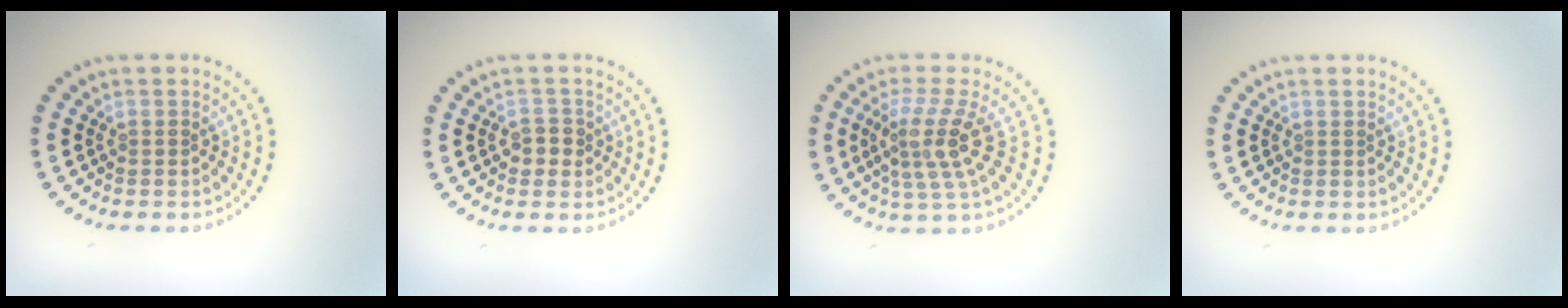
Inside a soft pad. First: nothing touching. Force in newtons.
{"total": 1.9, "press": 1.8, "slide": 0.5}
{"total": 4.1, "press": 2.9, "slide": 2.9}
{"total": 0.0}